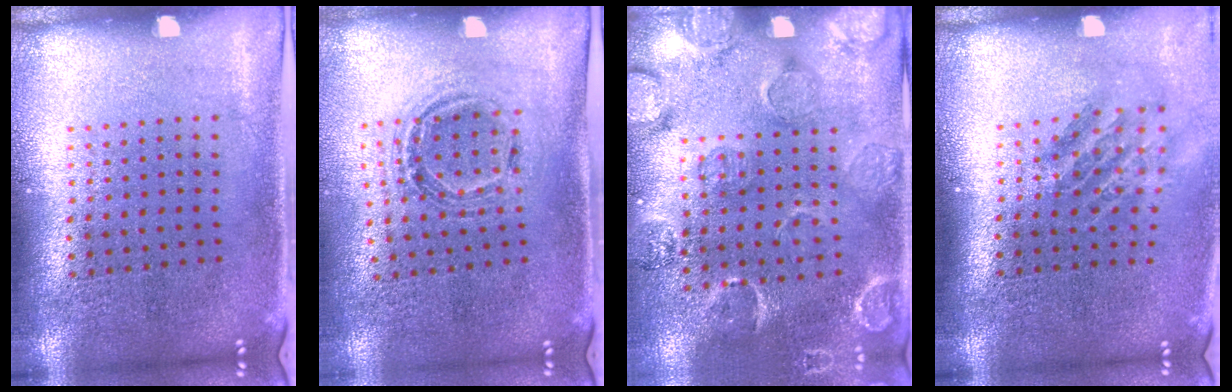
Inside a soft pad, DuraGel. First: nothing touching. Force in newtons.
{"total": 1.0, "press": 1.0, "slide": 0.1}
{"total": 2.7, "press": 1.9, "slide": 1.9}
{"total": 1.6, "press": 1.1, "slide": 1.1}